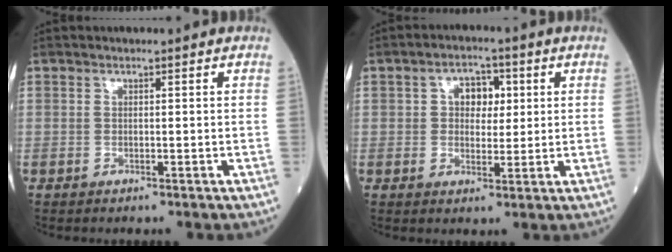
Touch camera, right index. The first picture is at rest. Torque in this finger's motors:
{"motor_torque": [0.12, 0.05, 0.08, 0.04]}